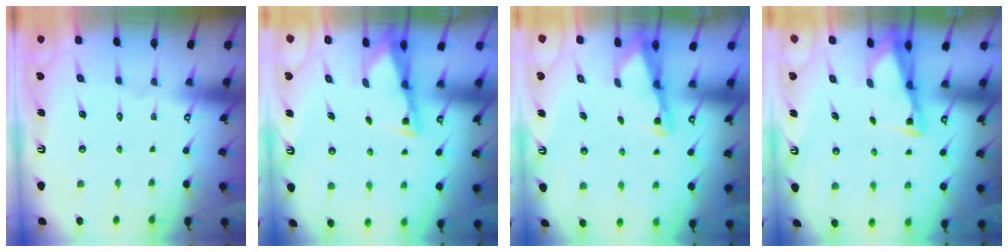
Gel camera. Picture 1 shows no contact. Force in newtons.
{"total": 2.9, "press": 2.9, "slide": 0.2}
{"total": 2.6, "press": 2.6, "slide": 0.1}
{"total": 2.9, "press": 2.9, "slide": 0.2}